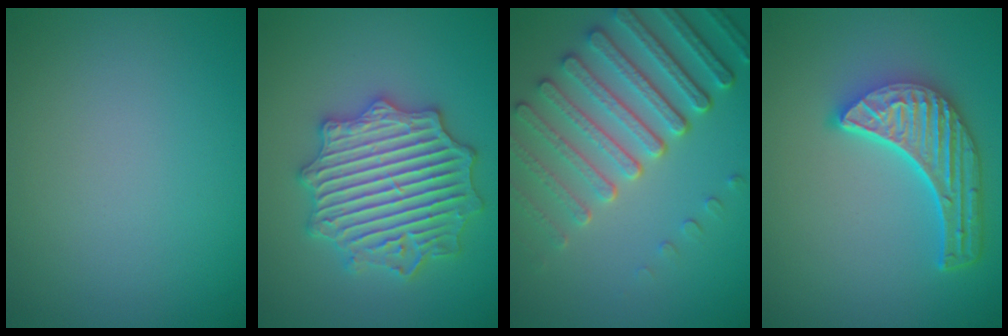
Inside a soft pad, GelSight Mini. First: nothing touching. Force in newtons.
{"total": 6.2, "press": 6.1, "slide": 1.0}
{"total": 7.5, "press": 5.7, "slide": 4.9}
{"total": 5.7, "press": 4.5, "slide": 3.6}